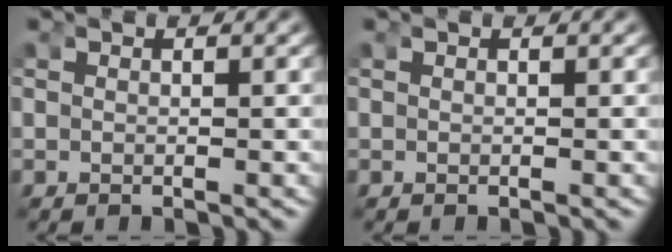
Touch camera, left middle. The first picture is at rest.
{"total": 0.0}